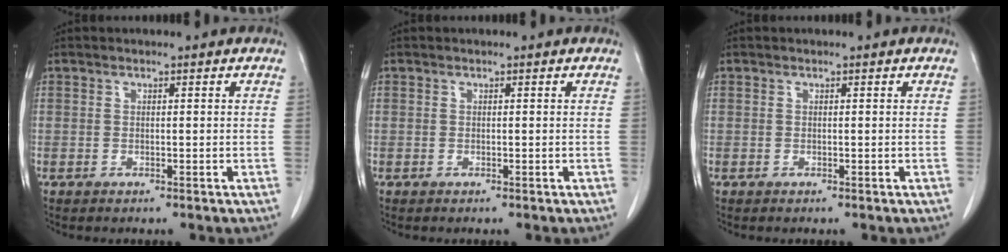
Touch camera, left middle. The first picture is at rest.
{"total": 0.0}
{"total": 0.0}